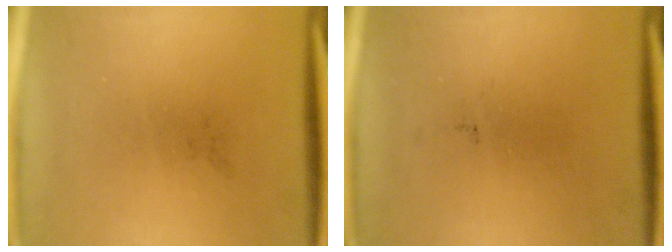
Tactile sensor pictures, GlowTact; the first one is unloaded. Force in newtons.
{"total": 0.0}